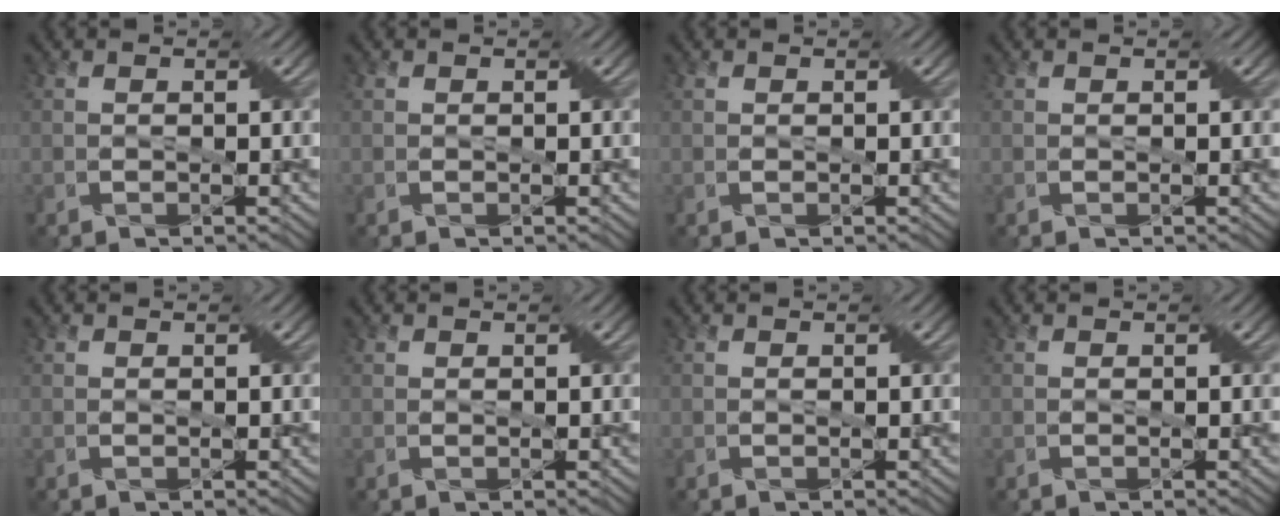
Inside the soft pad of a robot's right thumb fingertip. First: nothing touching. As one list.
[{"total": 0.0}, {"total": 0.0}, {"total": 0.0}, {"total": 0.0}, {"total": 0.0}, {"total": 0.0}, {"total": 0.0}]